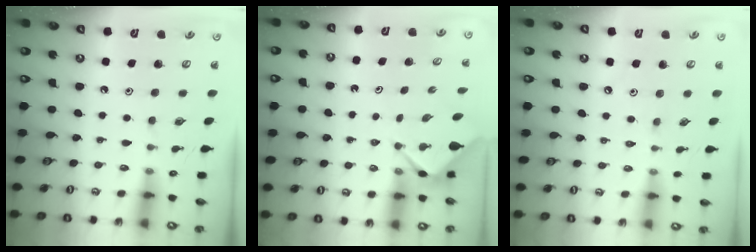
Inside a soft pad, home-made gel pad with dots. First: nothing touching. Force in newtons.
{"total": 2.9, "press": 2.9, "slide": 0.2}
{"total": 2.7, "press": 2.6, "slide": 0.5}